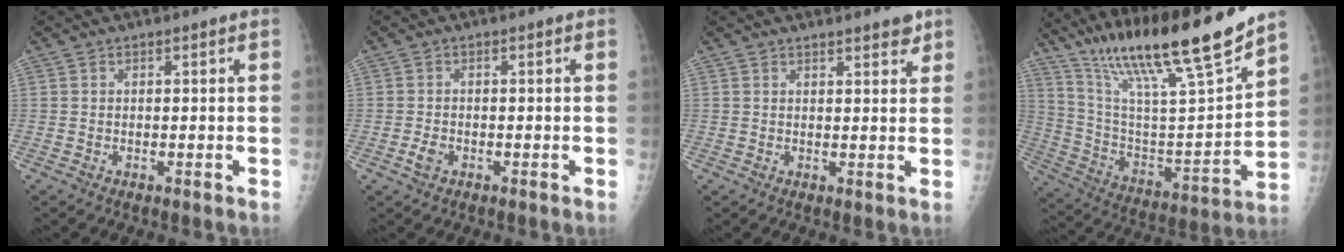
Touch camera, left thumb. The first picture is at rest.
{"total": 1.9, "force": [-0.8, 1.2, 1.2], "torque": [-0.025, 0.001, -0.017]}
{"total": 3.0, "force": [2.4, 0.8, 1.5], "torque": [-0.008, -0.014, 0.031]}
{"total": 25.3, "force": [18.5, 2.8, 16.9], "torque": [-0.267, -0.063, 0.330]}